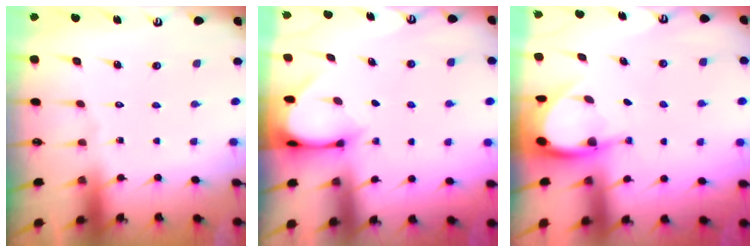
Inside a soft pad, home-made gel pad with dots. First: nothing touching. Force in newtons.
{"total": 3.4, "press": 3.4, "slide": 0.3}
{"total": 4.3, "press": 4.3, "slide": 0.4}